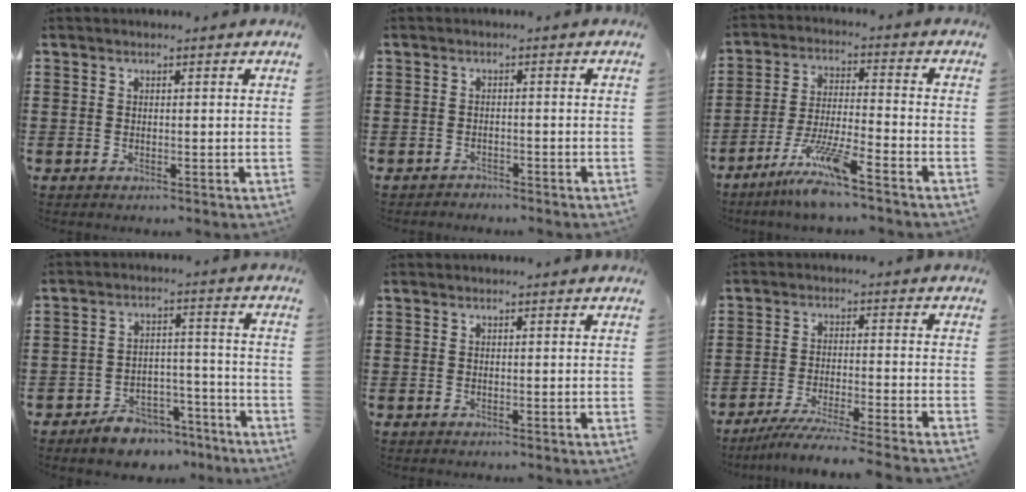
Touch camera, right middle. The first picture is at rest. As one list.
[{"total": 1.3, "force": [-1.3, 0.2, 0.1], "torque": [-0.006, 0.000, -0.027]}, {"total": 8.5, "force": [-6.8, 0.2, 5.2], "torque": [-0.113, -0.014, -0.133]}, {"total": 6.0, "force": [-5.5, 2.0, 1.4], "torque": [-0.024, 0.020, -0.106]}, {"total": 0.0}, {"total": 5.3, "force": [-4.8, -0.5, 2.1], "torque": [-0.041, -0.016, -0.094]}]